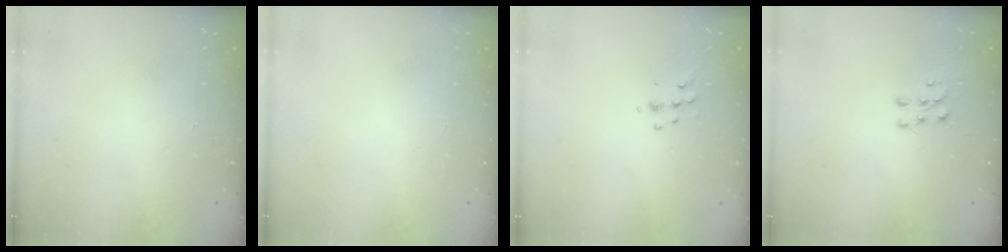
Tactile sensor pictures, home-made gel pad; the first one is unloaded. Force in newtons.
{"total": 0.0}
{"total": 5.4, "press": 5.4, "slide": 0.6}
{"total": 6.0, "press": 5.9, "slide": 0.4}